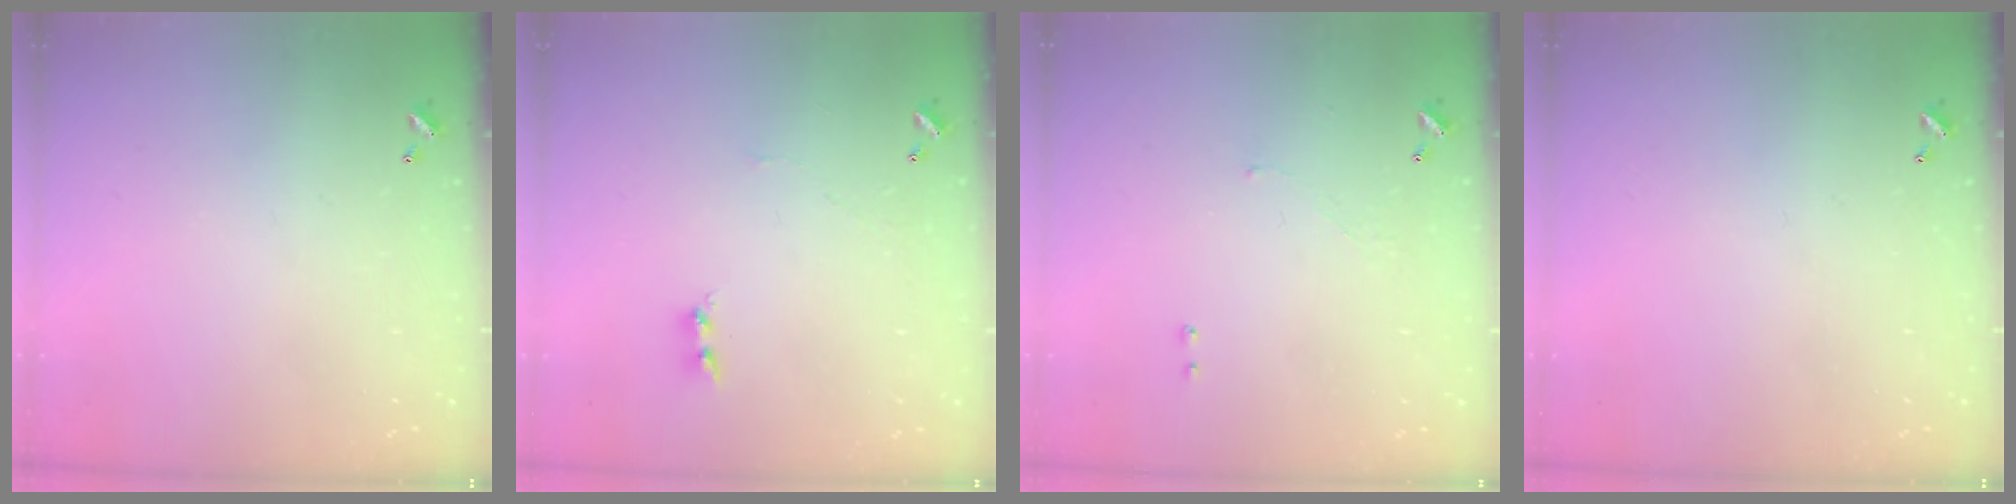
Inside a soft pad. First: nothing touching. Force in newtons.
{"total": 4.2, "press": 4.2, "slide": 0.5}
{"total": 1.3, "press": 1.2, "slide": 0.5}
{"total": 0.0}